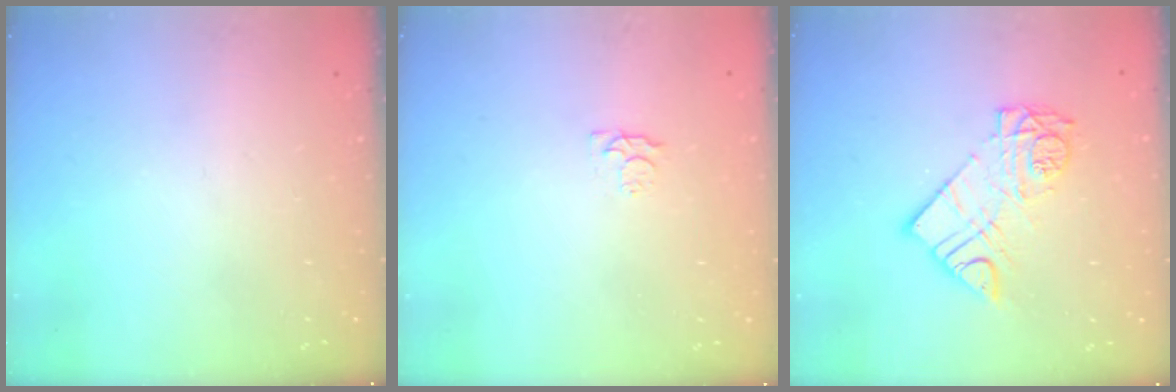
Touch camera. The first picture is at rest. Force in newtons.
{"total": 2.7, "press": 2.7, "slide": 0.5}
{"total": 11.4, "press": 11.3, "slide": 0.9}